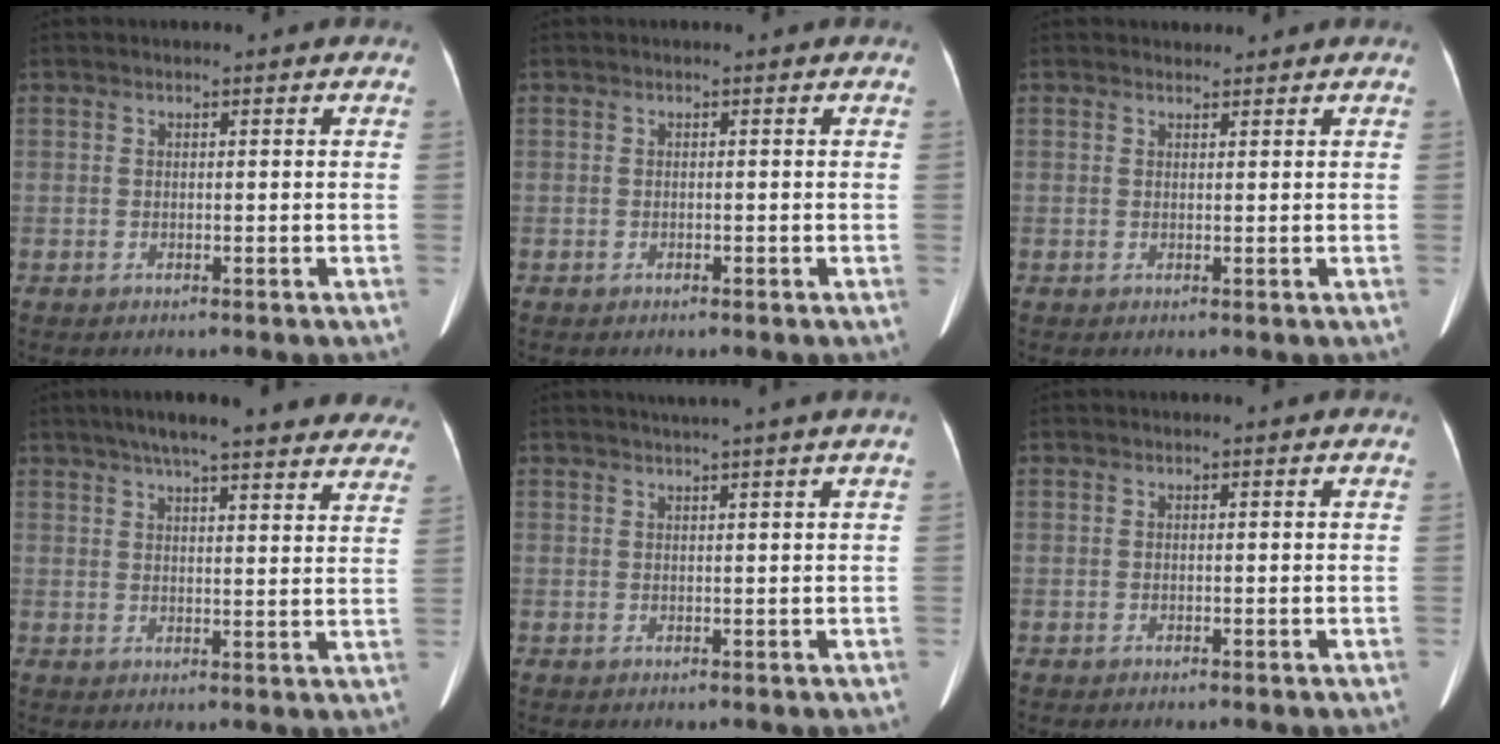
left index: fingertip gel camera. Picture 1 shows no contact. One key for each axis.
{"total": 0.0}
{"total": 1.0, "fx": 0.9, "fy": 0.3, "fz": -0.2, "tx": -0.005, "ty": 0.002, "tz": 0.015}
{"total": 23.5, "fx": 20.1, "fy": 3.8, "fz": 11.6, "tx": -0.164, "ty": 0.011, "tz": 0.239}
{"total": 3.3, "fx": 2.6, "fy": -1.1, "fz": 1.7, "tx": -0.018, "ty": 0.008, "tz": 0.040}
{"total": 0.0}